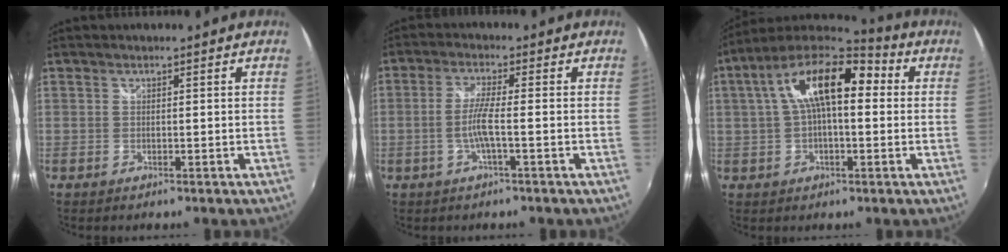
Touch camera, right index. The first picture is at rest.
{"total": 4.5, "force": [-1.4, -0.3, 4.2], "torque": [-0.091, -0.001, -0.027]}
{"total": 16.5, "force": [3.3, 7.1, 14.5], "torque": [-0.259, 0.033, 0.041]}